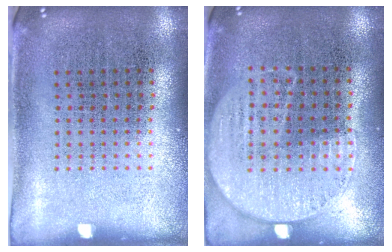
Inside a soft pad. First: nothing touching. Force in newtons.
{"total": 1.2, "press": 1.0, "slide": 0.7}